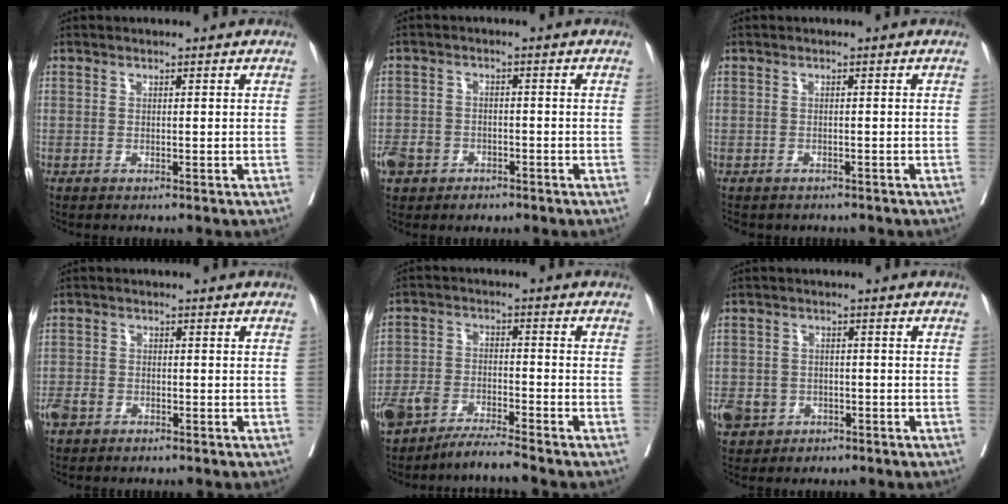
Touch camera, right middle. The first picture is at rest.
{"total": 4.8, "force": [-2.8, 3.6, 1.6], "torque": [-0.031, 0.006, -0.045]}
{"total": 5.1, "force": [-4.4, 2.2, 1.4], "torque": [-0.027, -0.004, -0.055]}
{"total": 2.7, "force": [-1.5, 1.8, 1.3], "torque": [-0.028, 0.002, -0.026]}
{"total": 6.1, "force": [-5.4, 0.6, 2.7], "torque": [-0.055, -0.003, -0.100]}
{"total": 9.4, "force": [-4.1, 8.1, 2.6], "torque": [-0.079, 0.008, -0.058]}